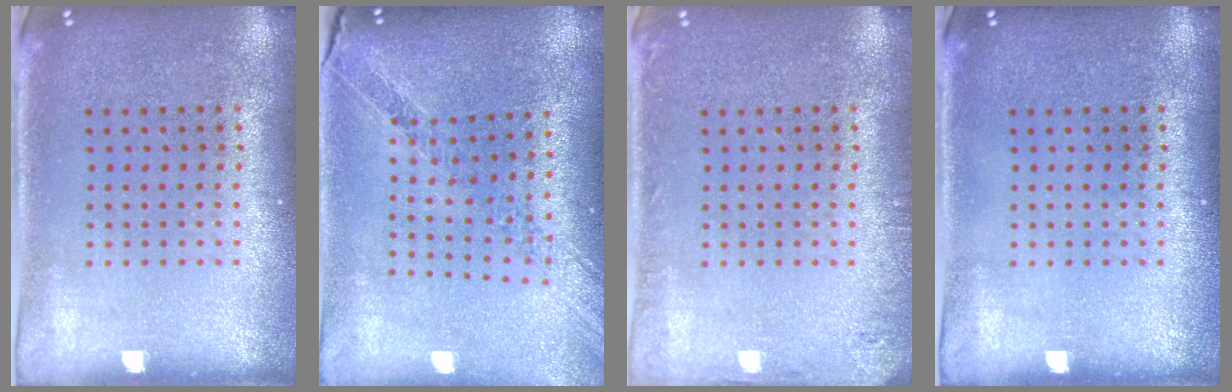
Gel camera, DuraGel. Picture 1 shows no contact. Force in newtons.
{"total": 1.1, "press": 1.0, "slide": 0.0}
{"total": 1.4, "press": 1.4, "slide": 0.1}
{"total": 0.0}